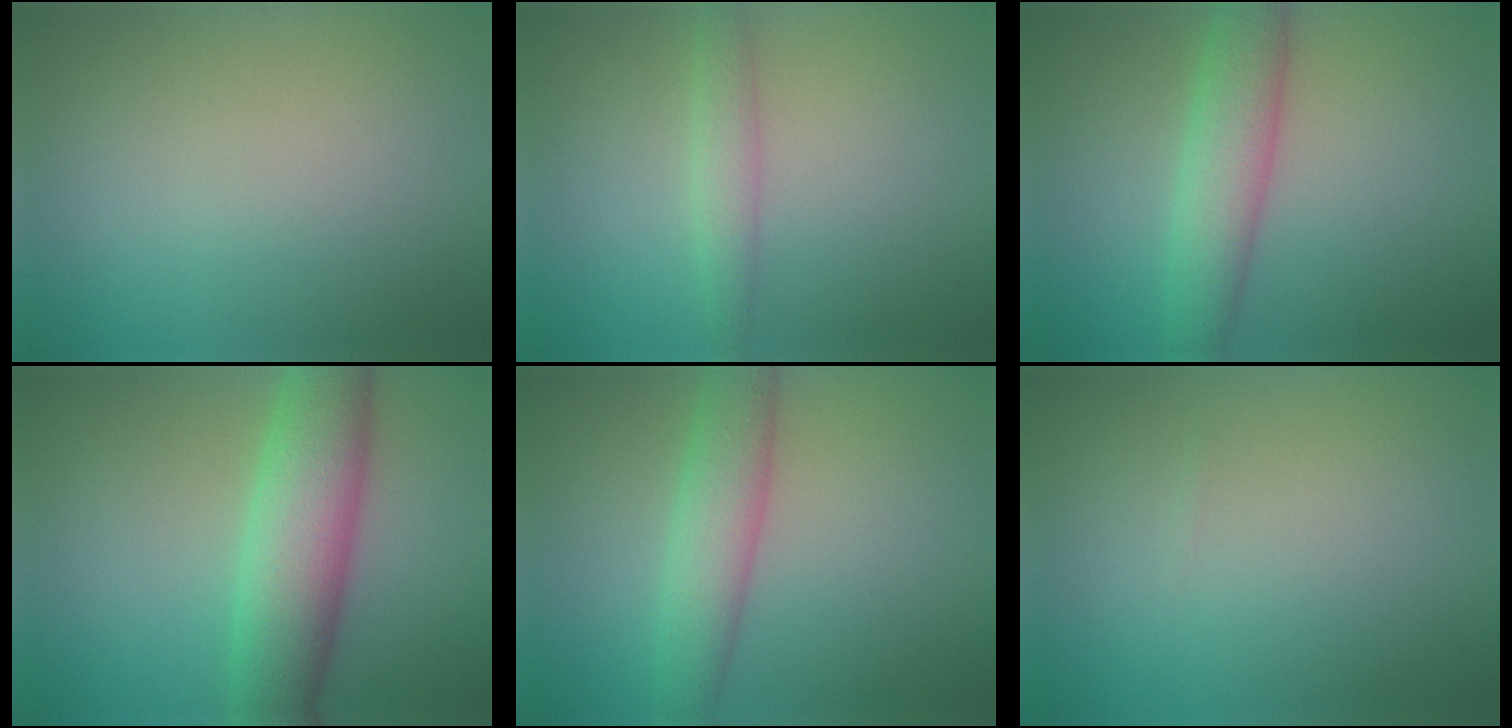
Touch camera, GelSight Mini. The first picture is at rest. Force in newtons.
{"total": 1.9, "press": 1.9, "slide": 0.1}
{"total": 4.7, "press": 4.7, "slide": 0.1}
{"total": 7.8, "press": 7.8, "slide": 0.1}
{"total": 4.4, "press": 4.4, "slide": 0.1}
{"total": 0.0}